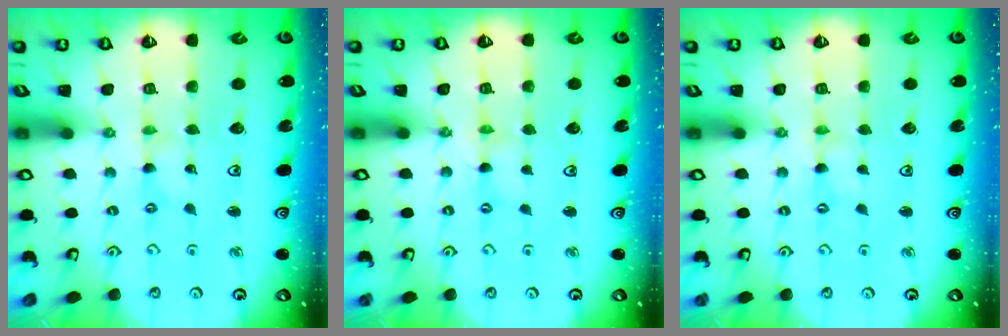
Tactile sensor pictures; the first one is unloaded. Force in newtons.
{"total": 0.7, "press": 0.7, "slide": 0.2}
{"total": 0.0}